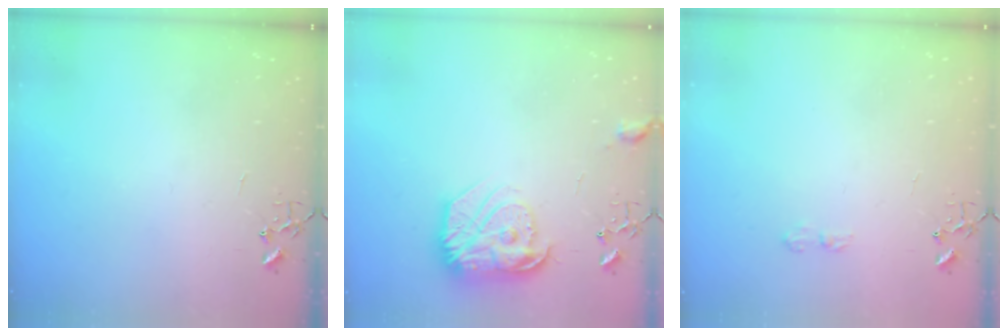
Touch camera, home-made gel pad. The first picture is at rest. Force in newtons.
{"total": 17.9, "press": 17.9, "slide": 1.2}
{"total": 6.4, "press": 6.4, "slide": 0.9}